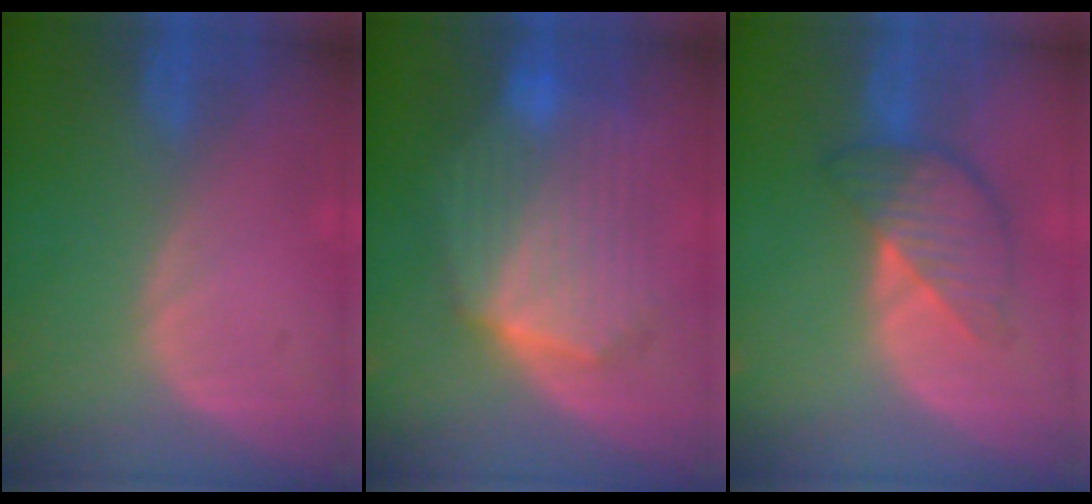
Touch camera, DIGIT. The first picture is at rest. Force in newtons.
{"total": 10.8, "press": 10.8, "slide": 0.7}
{"total": 6.2, "press": 6.2, "slide": 0.4}